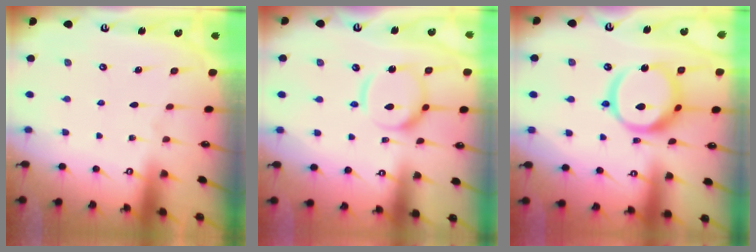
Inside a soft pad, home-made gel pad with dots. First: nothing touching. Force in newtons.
{"total": 13.1, "press": 13.0, "slide": 1.3}
{"total": 16.2, "press": 16.0, "slide": 1.9}